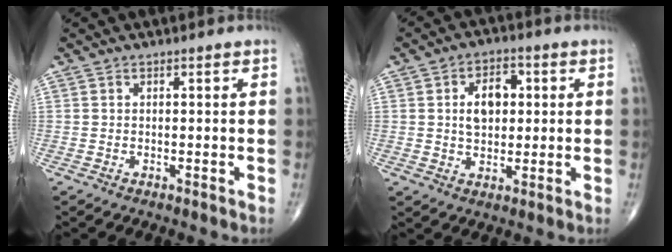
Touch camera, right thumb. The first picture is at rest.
{"total": 7.8, "force": [1.3, 5.2, 5.7], "torque": [-0.067, 0.006, 0.018]}